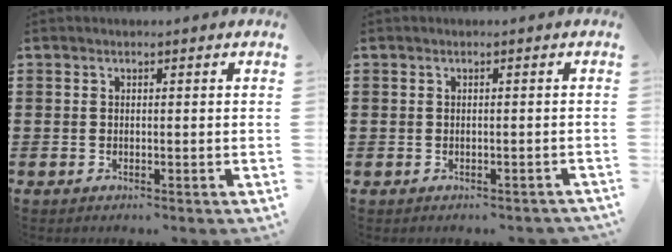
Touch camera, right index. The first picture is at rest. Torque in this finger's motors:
{"motor_torque": [-0.99, 1.00, -1.05, -0.21]}